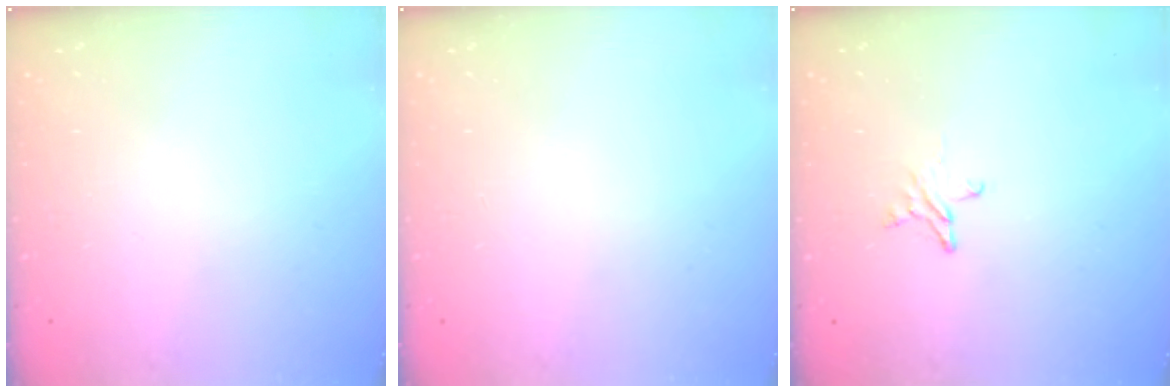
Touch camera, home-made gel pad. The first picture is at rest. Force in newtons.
{"total": 0.0}
{"total": 4.0, "press": 4.0, "slide": 0.3}